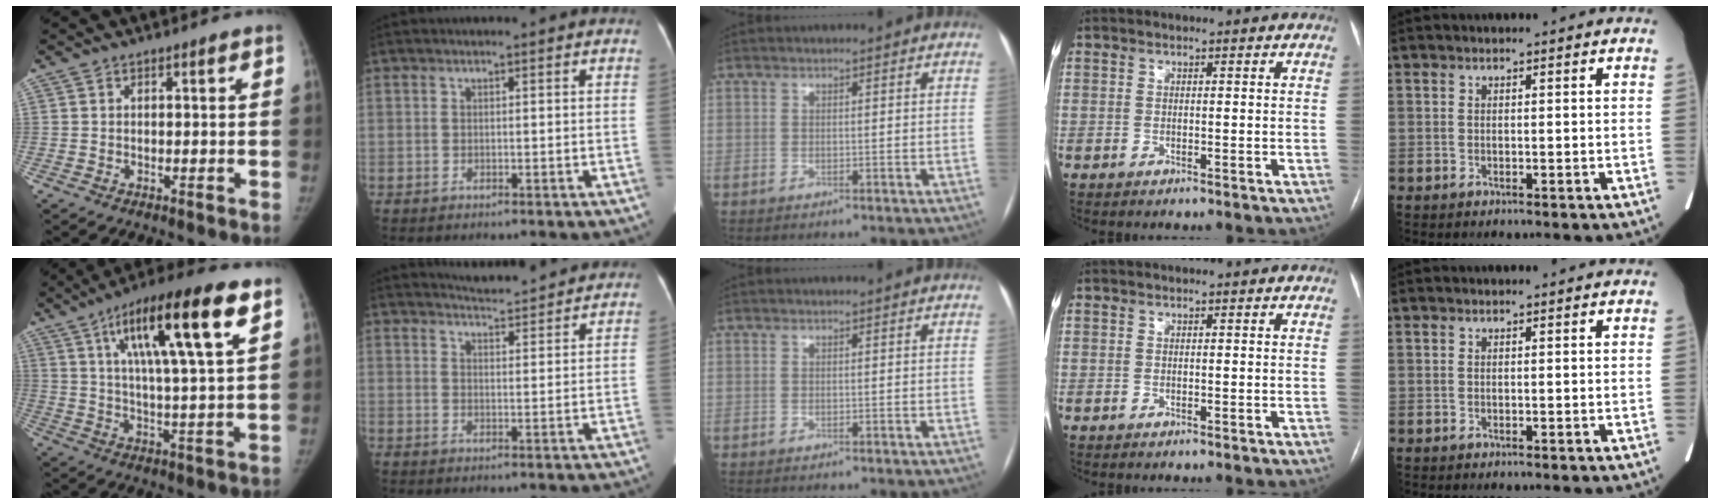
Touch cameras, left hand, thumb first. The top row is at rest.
{"thumb": {"total": 19.1, "force": [8.8, 3.5, 16.5], "torque": [-0.260, -0.016, 0.140]}, "index": {"total": 7.4, "force": [7.2, 0.6, 1.4], "torque": [-0.029, 0.010, 0.094]}}